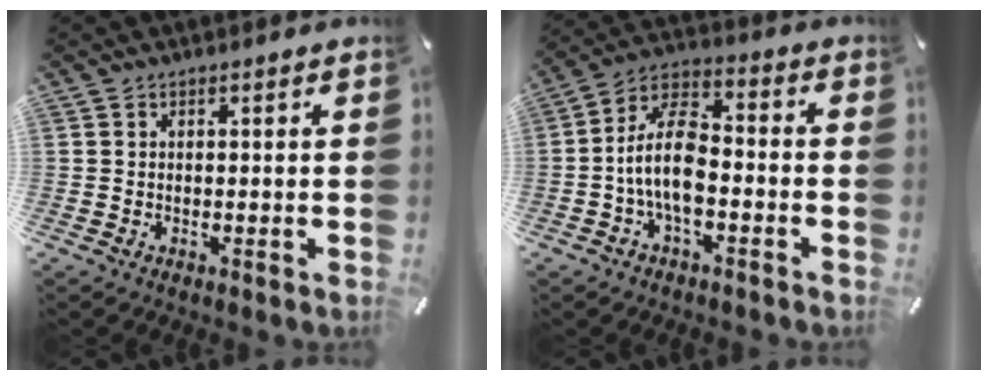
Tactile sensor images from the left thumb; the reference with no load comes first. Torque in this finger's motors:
{"motor_torque": [1.81, 2.75, 1.66, 0.53, 0.21]}